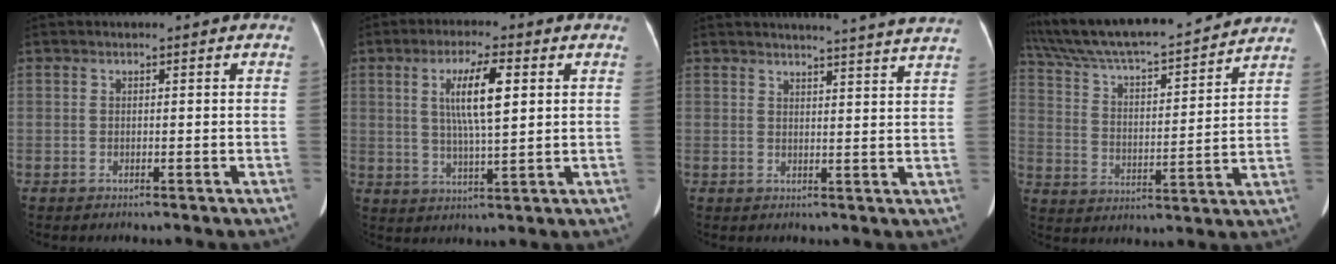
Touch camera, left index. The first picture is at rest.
{"total": 7.5, "force": [1.8, 0.9, 7.3], "torque": [-0.135, -0.002, 0.037]}
{"total": 14.7, "force": [14.1, -1.4, 4.0], "torque": [-0.052, -0.066, 0.151]}
{"total": 22.2, "force": [20.1, 2.2, 9.2], "torque": [-0.167, 0.008, 0.309]}